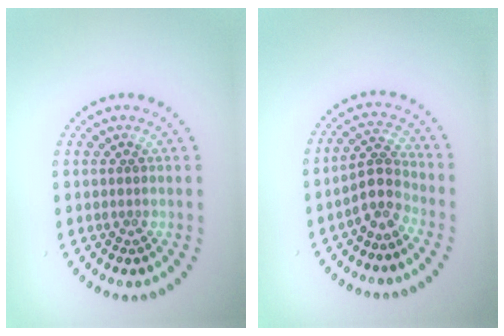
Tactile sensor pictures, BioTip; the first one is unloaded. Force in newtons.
{"total": 2.8, "press": 2.2, "slide": 1.7}